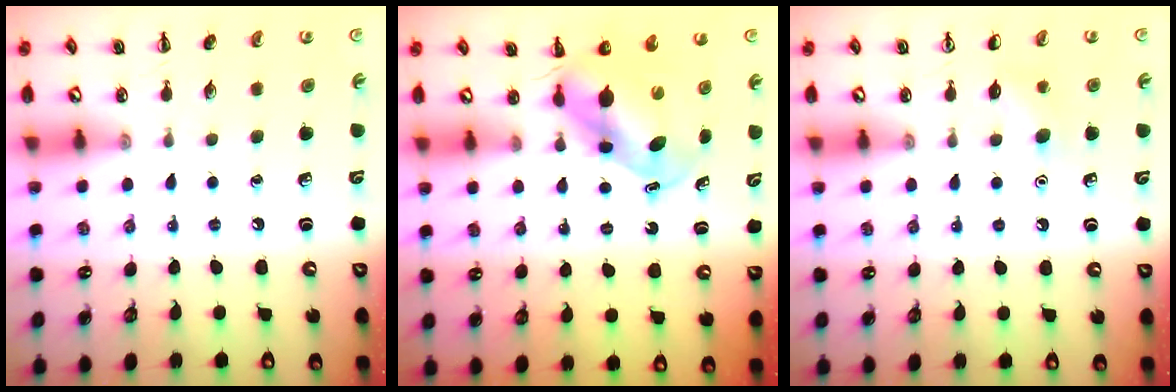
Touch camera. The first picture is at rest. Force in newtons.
{"total": 5.4, "press": 5.3, "slide": 0.6}
{"total": 5.7, "press": 5.4, "slide": 1.6}